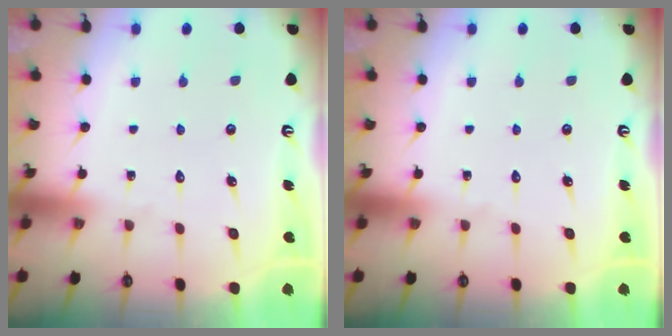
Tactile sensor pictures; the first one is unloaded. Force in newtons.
{"total": 0.0}